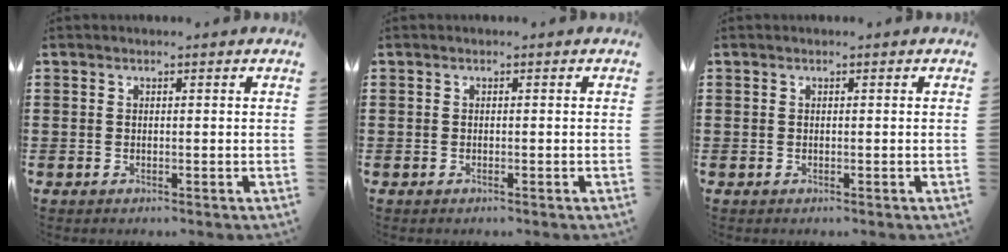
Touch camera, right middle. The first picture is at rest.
{"total": 0.0}
{"total": 0.0}